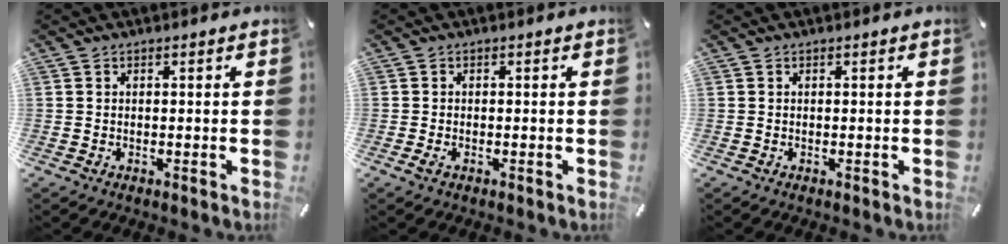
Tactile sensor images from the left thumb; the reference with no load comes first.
{"total": 1.1, "force": [-0.6, 0.7, 0.7], "torque": [-0.014, 0.001, -0.010]}
{"total": 0.0}